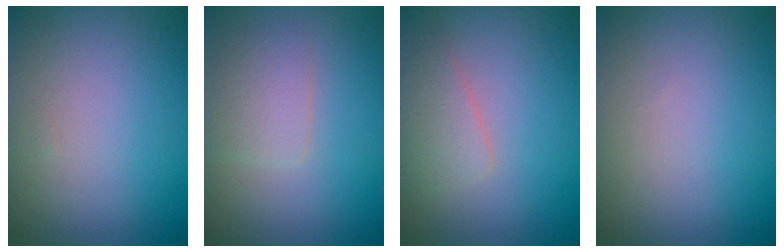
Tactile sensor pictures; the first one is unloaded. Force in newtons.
{"total": 2.3, "press": 2.3, "slide": 0.1}
{"total": 2.2, "press": 2.2, "slide": 0.0}
{"total": 0.0}